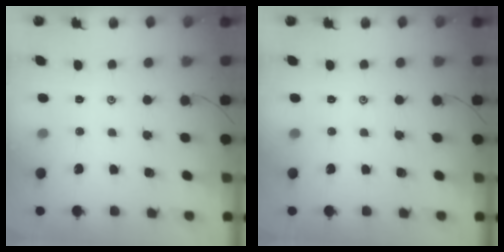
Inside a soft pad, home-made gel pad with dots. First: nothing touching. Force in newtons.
{"total": 0.0}